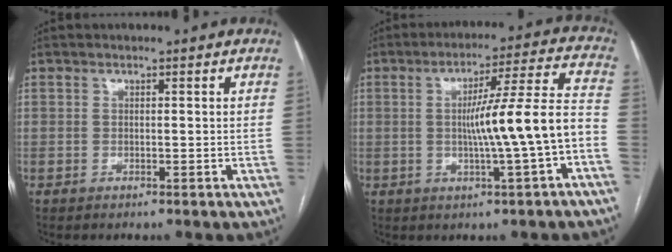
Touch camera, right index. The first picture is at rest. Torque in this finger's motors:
{"motor_torque": [0.98, -0.26, 0.58, 0.16]}